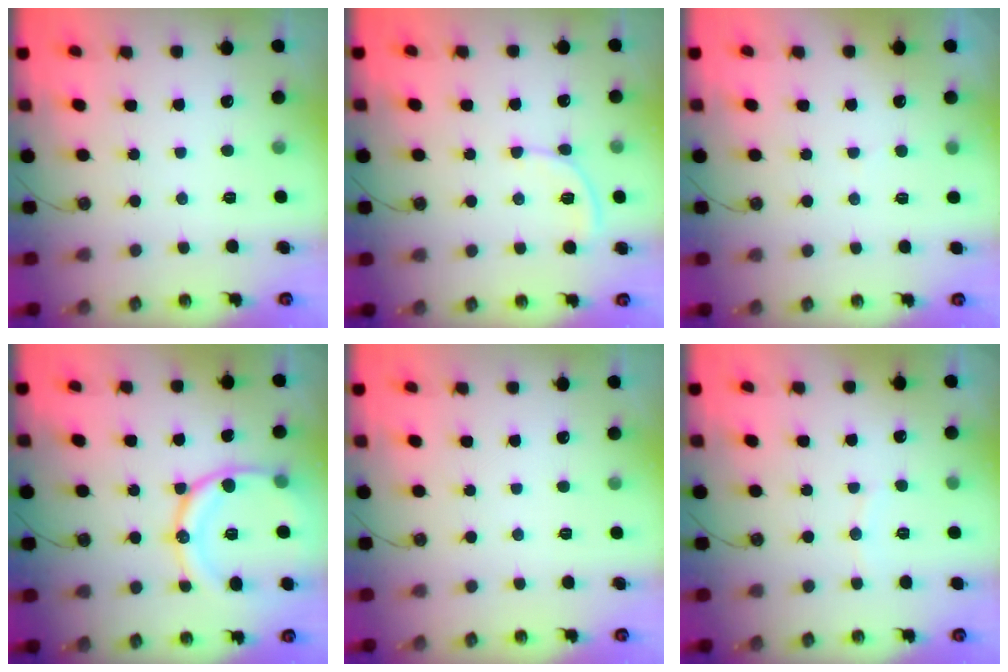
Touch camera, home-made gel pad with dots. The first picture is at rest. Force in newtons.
{"total": 5.5, "press": 5.5, "slide": 0.7}
{"total": 3.4, "press": 3.1, "slide": 1.3}
{"total": 16.8, "press": 16.8, "slide": 1.1}
{"total": 0.0}
{"total": 3.1, "press": 3.1, "slide": 0.4}